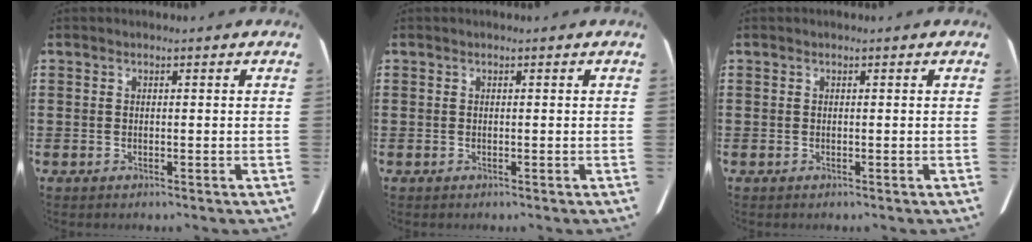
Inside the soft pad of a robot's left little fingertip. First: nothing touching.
{"total": 0.0}
{"total": 0.0}